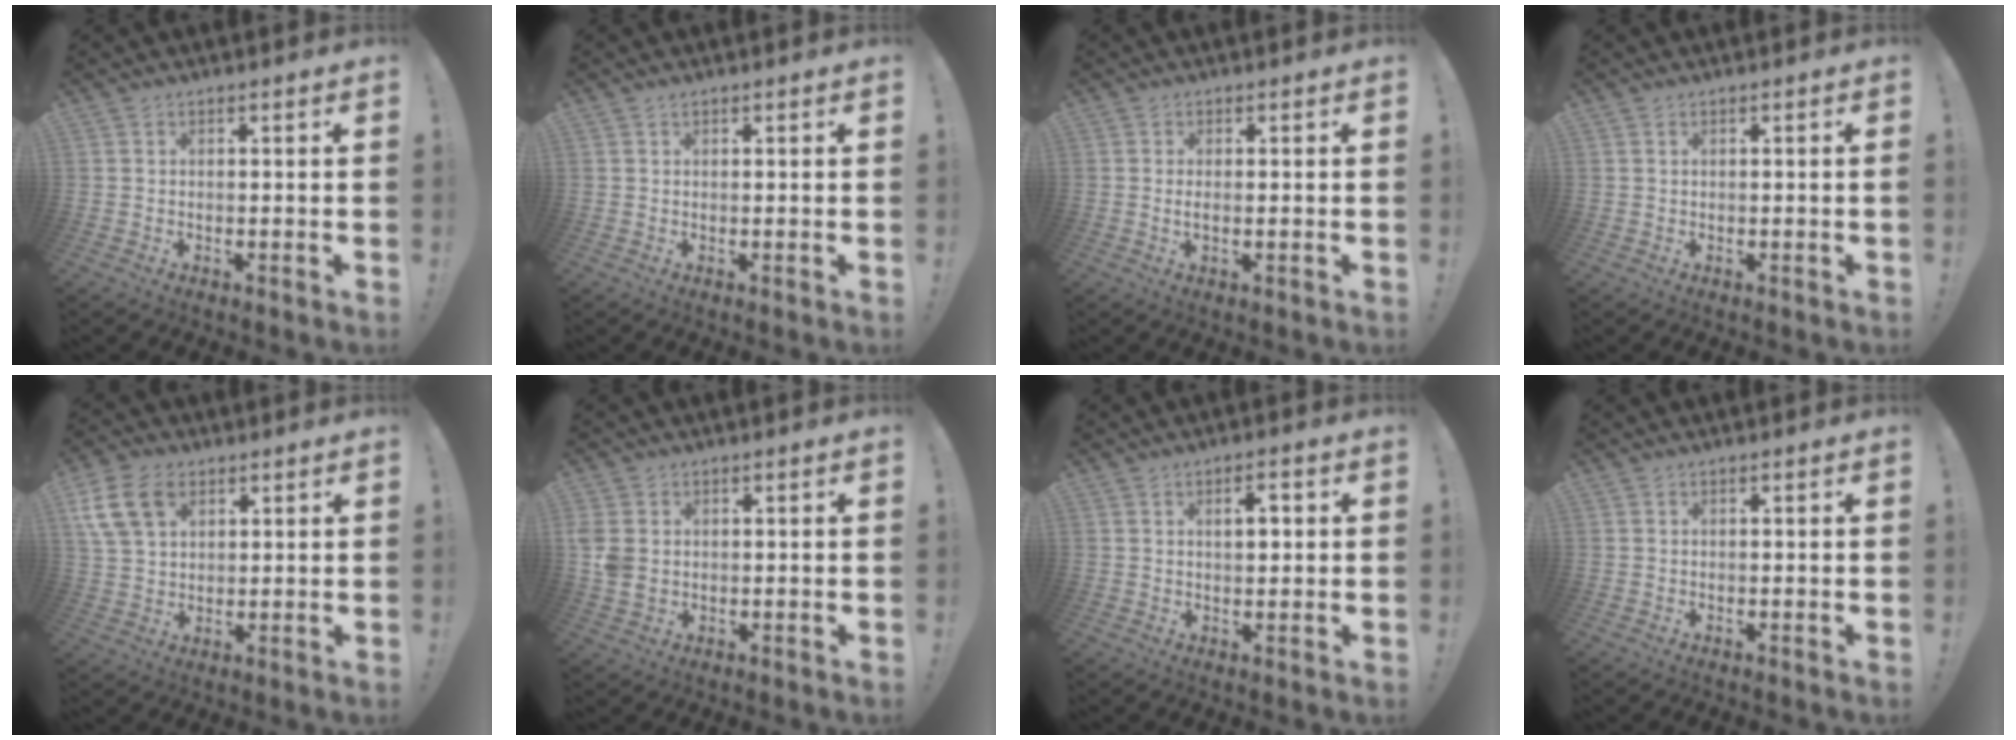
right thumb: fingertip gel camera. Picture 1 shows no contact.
{"total": 0.0}
{"total": 1.6, "force": [-0.2, 0.3, 1.5], "torque": [-0.028, 0.000, -0.005]}
{"total": 0.6, "force": [0.0, -0.4, 0.4], "torque": [-0.007, -0.002, -0.001]}
{"total": 12.2, "force": [5.5, 8.5, 6.9], "torque": [-0.135, -0.013, 0.109]}
{"total": 5.6, "force": [0.8, 4.2, 3.6], "torque": [-0.068, -0.005, 0.015]}
{"total": 3.7, "force": [0.9, 1.7, 3.2], "torque": [-0.045, 0.002, 0.007]}
{"total": 0.0}